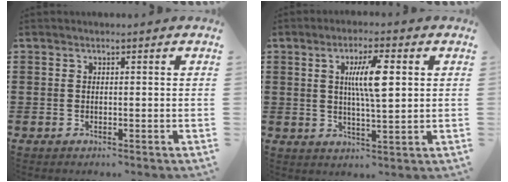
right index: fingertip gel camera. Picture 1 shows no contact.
{"total": 7.2, "force": [1.7, 1.4, 6.9], "torque": [-0.135, 0.007, 0.025]}